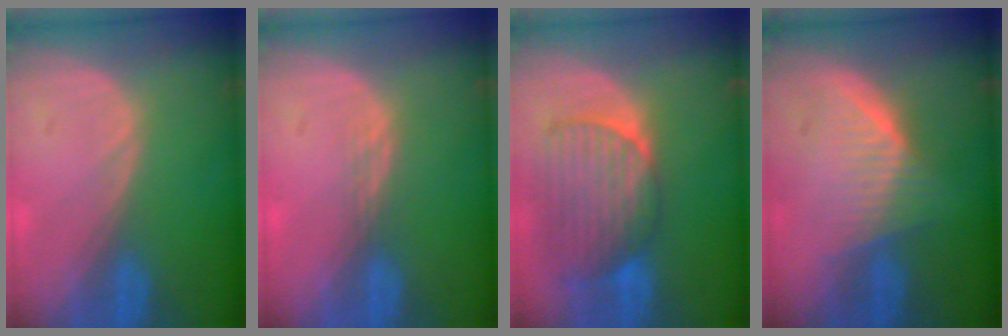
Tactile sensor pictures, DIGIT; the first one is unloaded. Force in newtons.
{"total": 1.4, "press": 1.1, "slide": 0.9}
{"total": 9.1, "press": 8.4, "slide": 3.5}
{"total": 6.1, "press": 6.1, "slide": 0.9}